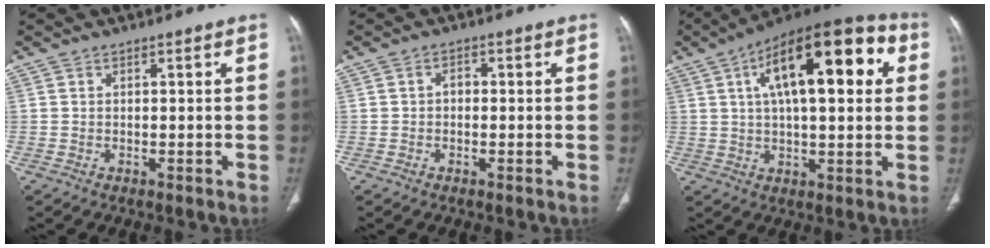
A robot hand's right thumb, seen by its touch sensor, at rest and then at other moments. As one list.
[{"total": 1.5, "force": [-0.2, 1.1, 1.0], "torque": [-0.008, 0.008, -0.006]}, {"total": 22.1, "force": [6.4, 8.8, 19.3], "torque": [-0.273, 0.020, 0.088]}]